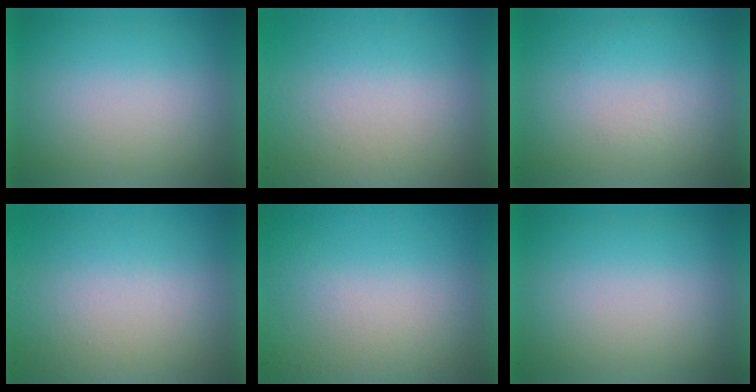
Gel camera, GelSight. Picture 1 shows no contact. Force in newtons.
{"total": 8.5}
{"total": 1.2}
{"total": 8.1}
{"total": 5.1}
{"total": 0.0}